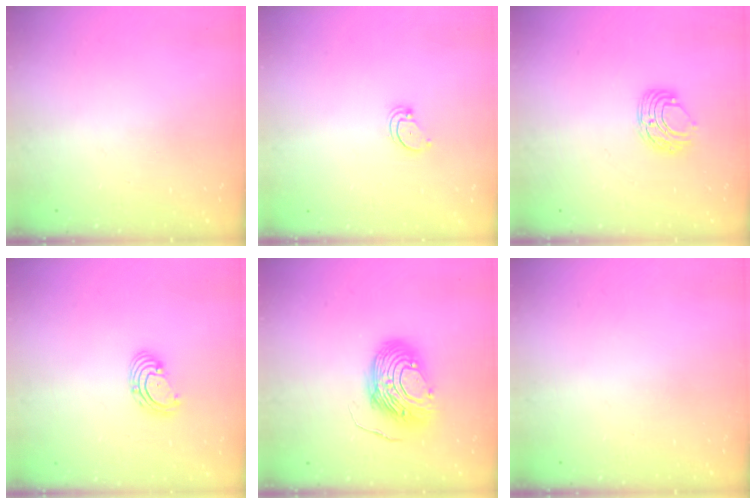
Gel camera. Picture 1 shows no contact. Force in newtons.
{"total": 1.8, "press": 1.8, "slide": 0.2}
{"total": 6.7, "press": 6.7, "slide": 0.5}
{"total": 2.8, "press": 2.8, "slide": 0.2}
{"total": 12.4, "press": 12.3, "slide": 1.0}
{"total": 0.0}